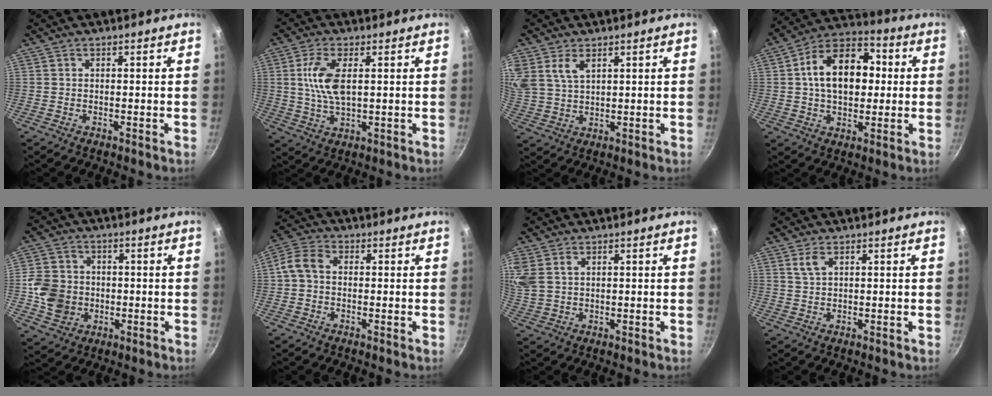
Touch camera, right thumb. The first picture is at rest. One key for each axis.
{"total": 8.3, "fx": 1.5, "fy": 3.7, "fz": 7.2, "tx": -0.155, "ty": -0.005, "tz": 0.031}
{"total": 8.4, "fx": 3.9, "fy": 5.0, "fz": 5.5, "tx": -0.122, "ty": -0.003, "tz": 0.089}
{"total": 16.4, "fx": 2.0, "fy": 10.5, "fz": 12.4, "tx": -0.173, "ty": 0.023, "tz": 0.023}
{"total": 9.5, "fx": -1.1, "fy": 8.3, "fz": 4.5, "tx": -0.061, "ty": 0.007, "tz": -0.018}
{"total": 5.8, "fx": 0.2, "fy": 4.2, "fz": 4.0, "tx": -0.080, "ty": 0.018, "tz": -0.006}
{"total": 7.7, "fx": 2.3, "fy": 5.4, "fz": 5.0, "tx": -0.141, "ty": 0.009, "tz": 0.057}
{"total": 2.5, "fx": 1.3, "fy": 1.2, "fz": 1.7, "tx": -0.037, "ty": 0.002, "tz": 0.033}